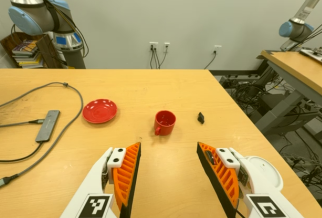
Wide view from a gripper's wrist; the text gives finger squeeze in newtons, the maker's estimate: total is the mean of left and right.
{"total": 0.0}